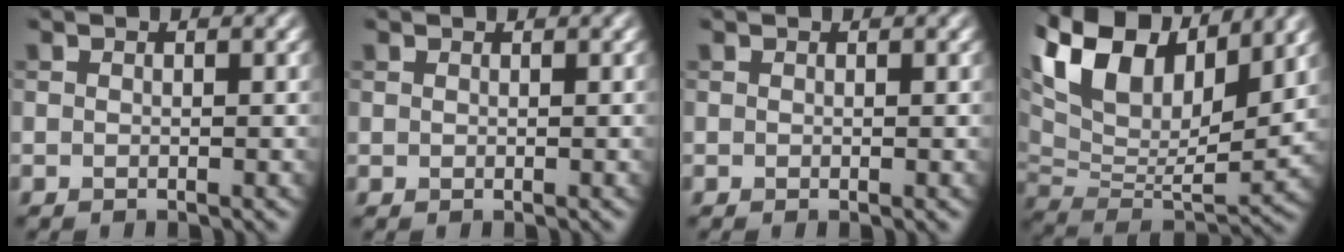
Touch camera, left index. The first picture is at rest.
{"total": 0.7, "force": [0.5, 0.5, -0.1], "torque": [0.004, 0.000, 0.009]}
{"total": 0.0}
{"total": 14.4, "force": [8.0, 6.8, 9.9], "torque": [-0.211, 0.043, 0.142]}